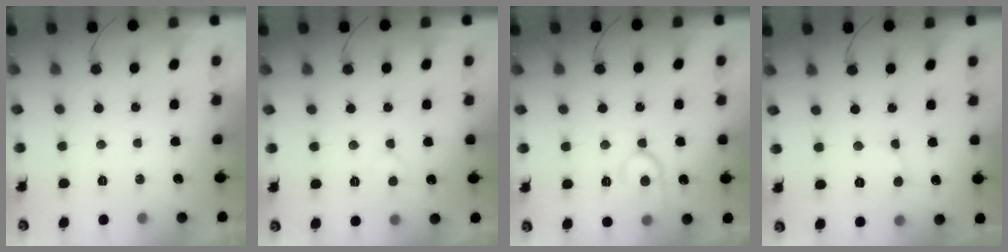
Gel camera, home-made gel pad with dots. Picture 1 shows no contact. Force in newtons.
{"total": 4.7, "press": 4.7, "slide": 0.2}
{"total": 12.3, "press": 12.3, "slide": 1.0}
{"total": 3.7, "press": 3.6, "slide": 0.3}